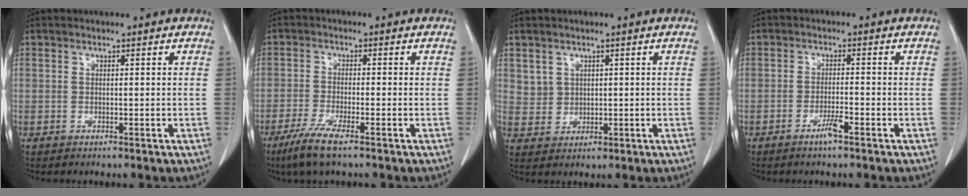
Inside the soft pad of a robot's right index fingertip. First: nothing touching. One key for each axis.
{"total": 5.5, "fx": -3.7, "fy": 0.3, "fz": 4.1, "tx": -0.088, "ty": -0.015, "tz": -0.072}
{"total": 2.9, "fx": 1.3, "fy": 2.6, "fz": 0.3, "tx": 0.003, "ty": 0.002, "tz": 0.028}
{"total": 2.7, "fx": -1.8, "fy": -0.1, "fz": 2.1, "tx": -0.040, "ty": -0.003, "tz": -0.033}